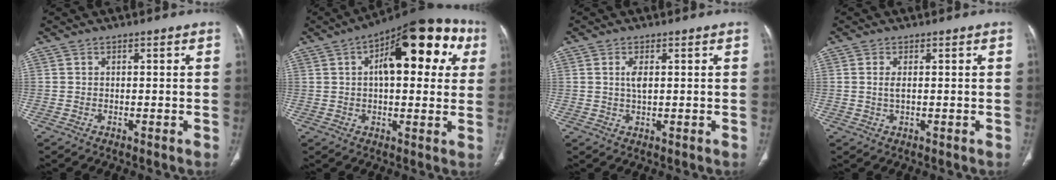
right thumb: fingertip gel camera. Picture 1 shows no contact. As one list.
[{"total": 21.0, "force": [6.3, 9.4, 17.7], "torque": [-0.210, 0.024, 0.081]}, {"total": 2.5, "force": [0.6, 1.0, 2.2], "torque": [-0.048, -0.002, 0.014]}, {"total": 1.8, "force": [0.2, 0.7, 1.7], "torque": [-0.042, -0.002, 0.009]}]